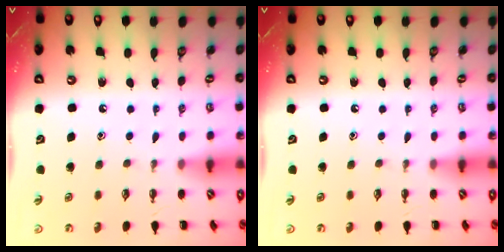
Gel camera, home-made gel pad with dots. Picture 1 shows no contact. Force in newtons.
{"total": 0.0}